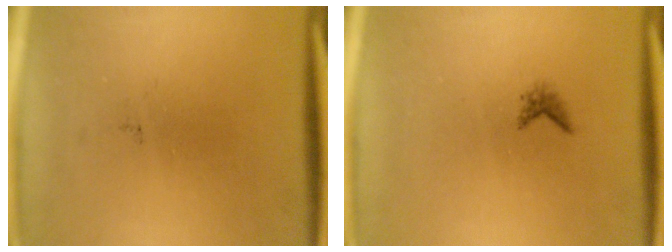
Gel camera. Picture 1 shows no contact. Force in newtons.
{"total": 0.9}